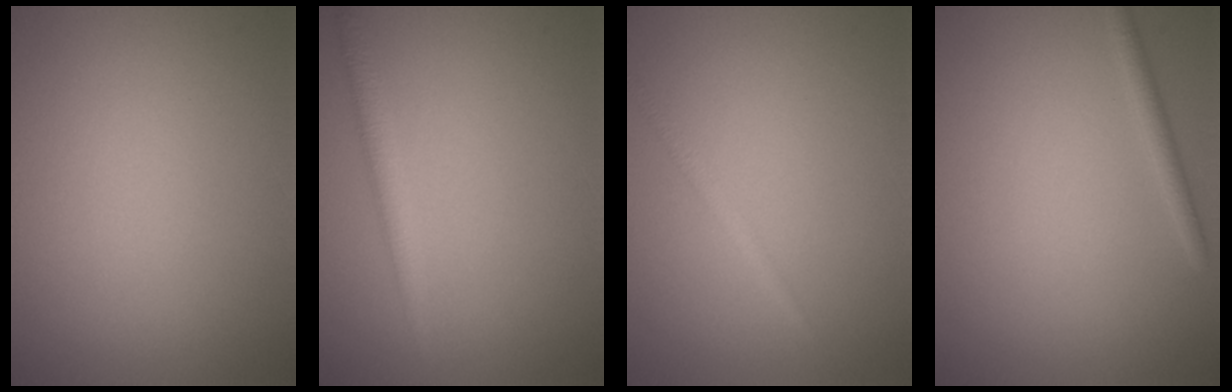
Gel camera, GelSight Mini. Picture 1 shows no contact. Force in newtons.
{"total": 2.0, "press": 2.0, "slide": 0.0}
{"total": 1.2, "press": 1.2, "slide": 0.0}
{"total": 1.3, "press": 1.3, "slide": 0.0}